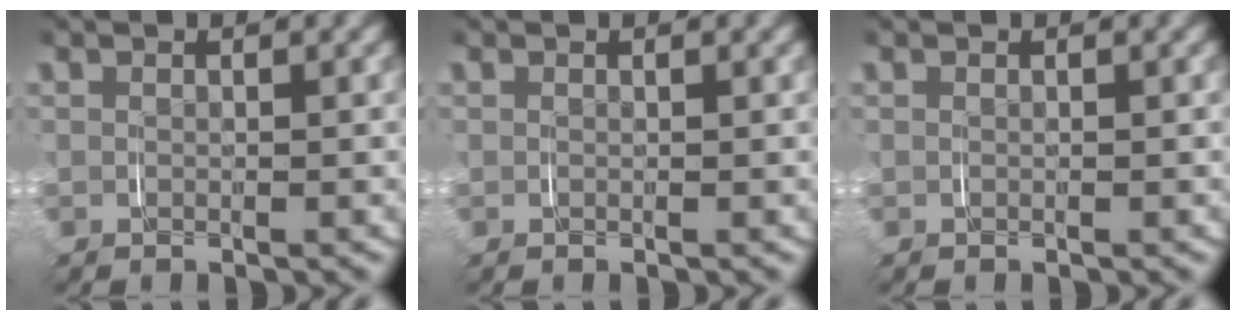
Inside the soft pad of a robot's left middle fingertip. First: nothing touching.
{"total": 0.0}
{"total": 0.0}